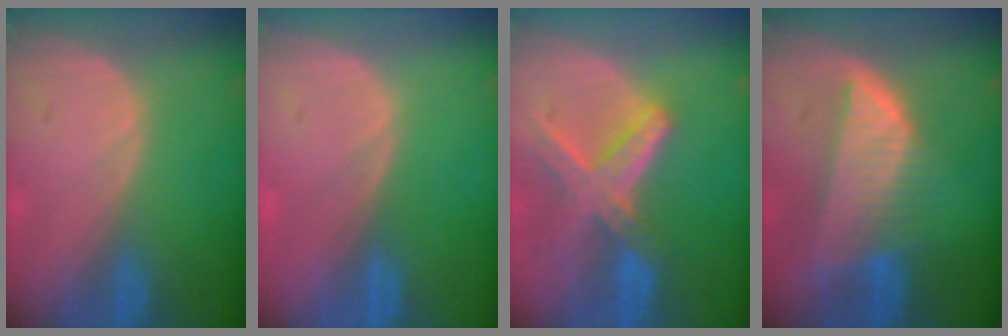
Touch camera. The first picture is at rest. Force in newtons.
{"total": 0.0}
{"total": 8.2, "press": 7.1, "slide": 4.1}
{"total": 8.2, "press": 7.3, "slide": 3.8}